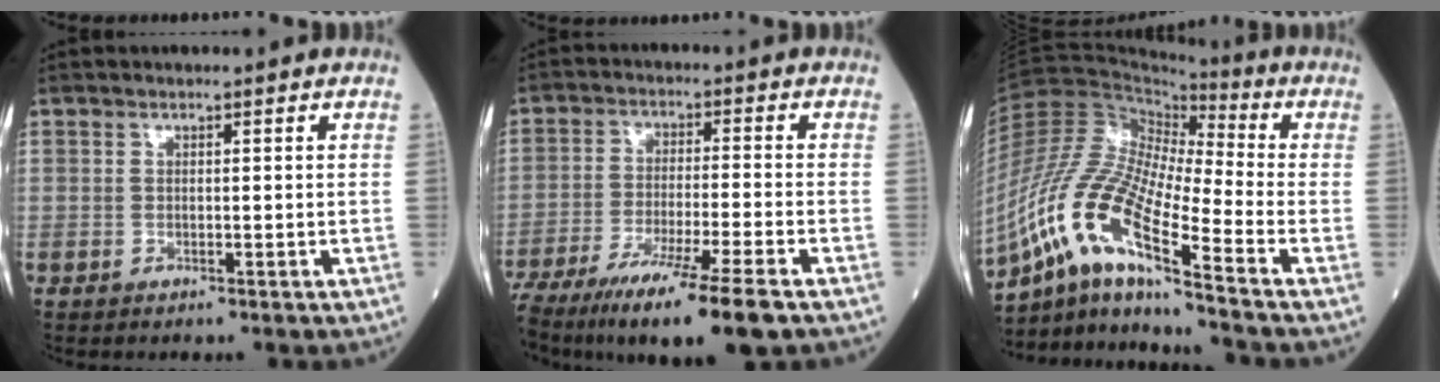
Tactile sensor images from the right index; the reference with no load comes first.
{"total": 17.3, "force": [-12.1, 0.4, 12.3], "torque": [-0.194, -0.049, -0.202]}
{"total": 16.1, "force": [-9.5, 1.6, 12.9], "torque": [-0.281, -0.012, -0.177]}